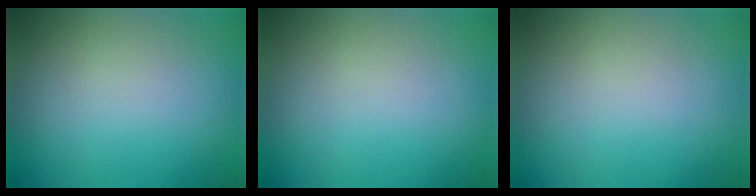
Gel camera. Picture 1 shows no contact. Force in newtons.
{"total": 0.0}
{"total": 0.0}